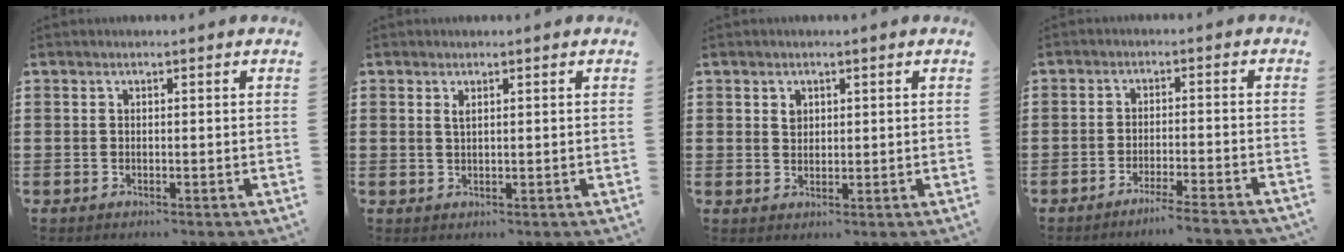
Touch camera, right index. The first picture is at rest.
{"total": 1.0, "force": [0.5, 0.2, 0.8], "torque": [-0.017, 0.003, 0.008]}
{"total": 1.5, "force": [0.9, 1.1, 0.6], "torque": [-0.013, 0.003, 0.018]}
{"total": 3.7, "force": [-3.3, -0.7, 1.5], "torque": [-0.024, -0.009, -0.065]}